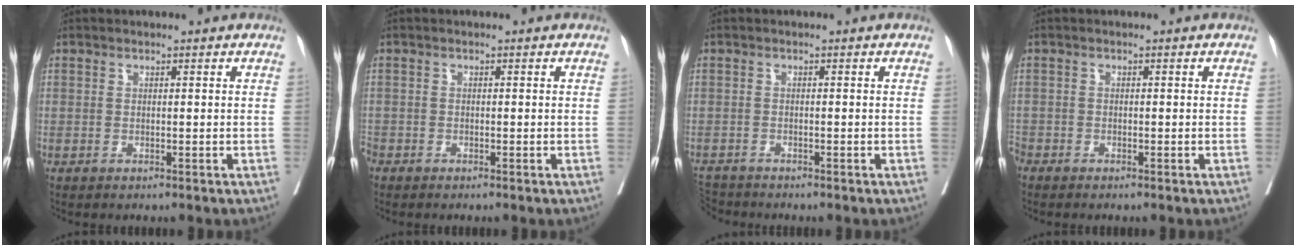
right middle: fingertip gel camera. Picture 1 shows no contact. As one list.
[{"total": 2.5, "force": [-1.8, 1.4, 0.9], "torque": [-0.030, -0.004, -0.036]}, {"total": 3.6, "force": [-3.6, 0.7, 0.0], "torque": [0.002, -0.013, -0.066]}, {"total": 2.0, "force": [-1.8, 0.6, 0.7], "torque": [-0.015, -0.003, -0.036]}]